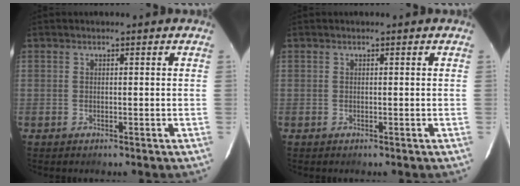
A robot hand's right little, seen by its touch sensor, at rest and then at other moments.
{"total": 0.0}